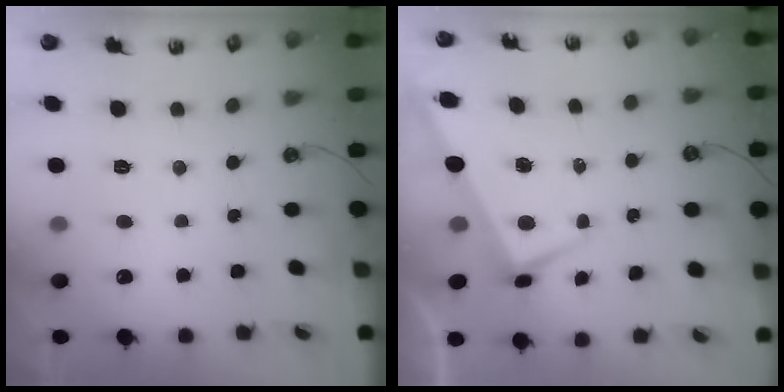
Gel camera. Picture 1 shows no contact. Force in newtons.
{"total": 2.7, "press": 2.5, "slide": 0.9}